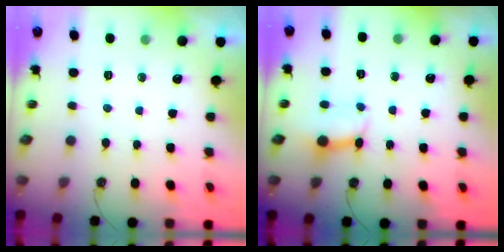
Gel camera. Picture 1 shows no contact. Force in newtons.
{"total": 7.8, "press": 7.7, "slide": 0.9}